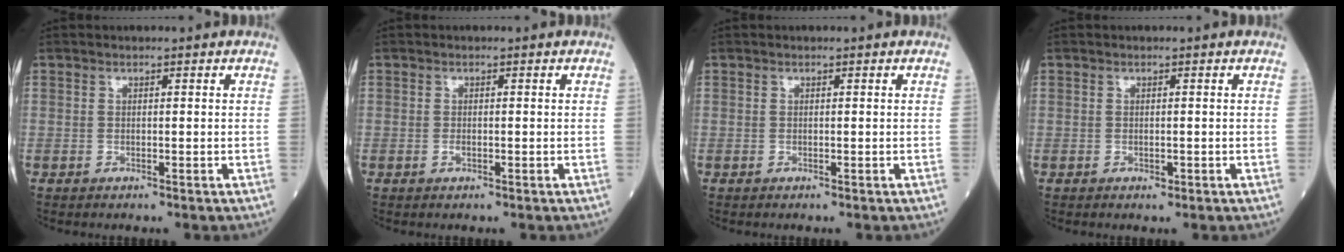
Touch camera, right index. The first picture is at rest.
{"total": 0.5, "force": [-0.2, 0.2, 0.5], "torque": [-0.011, 0.000, -0.004]}
{"total": 0.0}
{"total": 0.0}